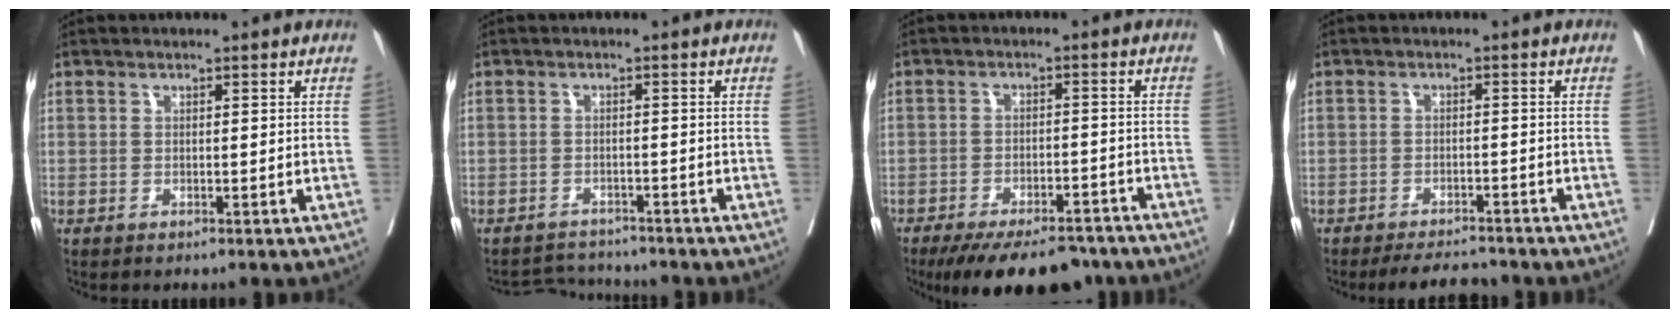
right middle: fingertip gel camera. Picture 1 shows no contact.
{"total": 3.9, "force": [-3.8, 0.2, -0.6], "torque": [0.008, -0.002, -0.062]}
{"total": 14.2, "force": [-11.5, 5.2, 6.4], "torque": [-0.099, -0.005, -0.160]}
{"total": 4.6, "force": [-4.4, 1.1, 0.9], "torque": [-0.007, -0.008, -0.068]}